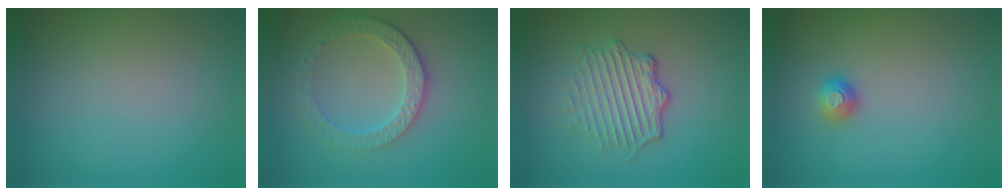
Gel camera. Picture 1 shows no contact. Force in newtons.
{"total": 3.8, "press": 3.2, "slide": 2.1}
{"total": 4.9, "press": 3.4, "slide": 3.5}
{"total": 1.1, "press": 1.1, "slide": 0.4}